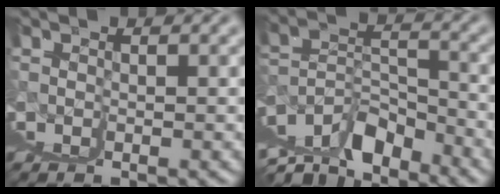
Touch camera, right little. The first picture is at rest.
{"total": 4.2, "force": [0.5, -1.8, 3.8], "torque": [-0.034, 0.027, 0.018]}